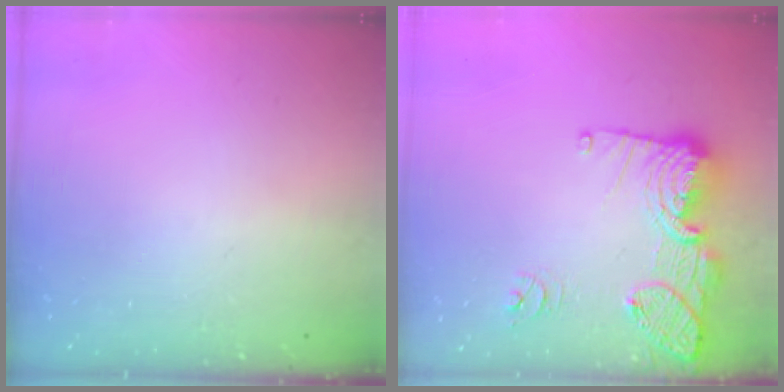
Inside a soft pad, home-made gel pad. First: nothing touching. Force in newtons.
{"total": 17.6, "press": 17.3, "slide": 3.3}